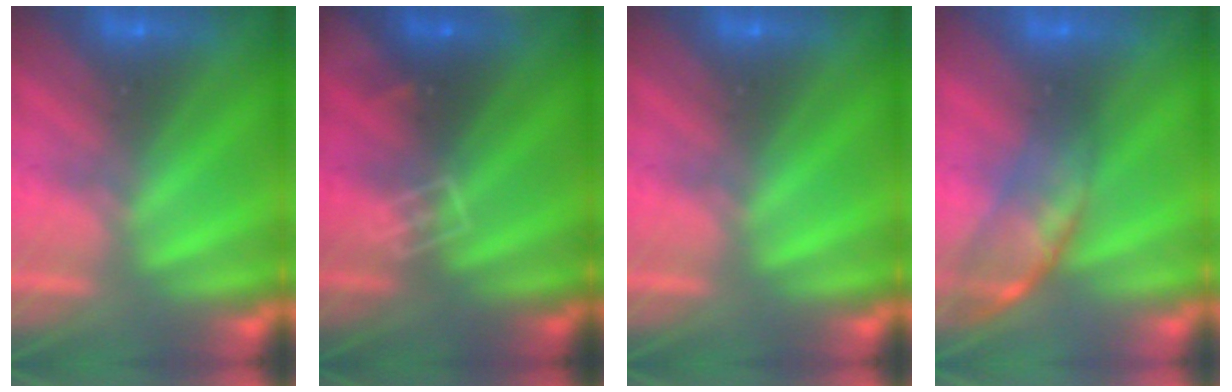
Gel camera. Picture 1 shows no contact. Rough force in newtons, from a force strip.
{"total": 2.9}
{"total": 0.0}
{"total": 2.6}